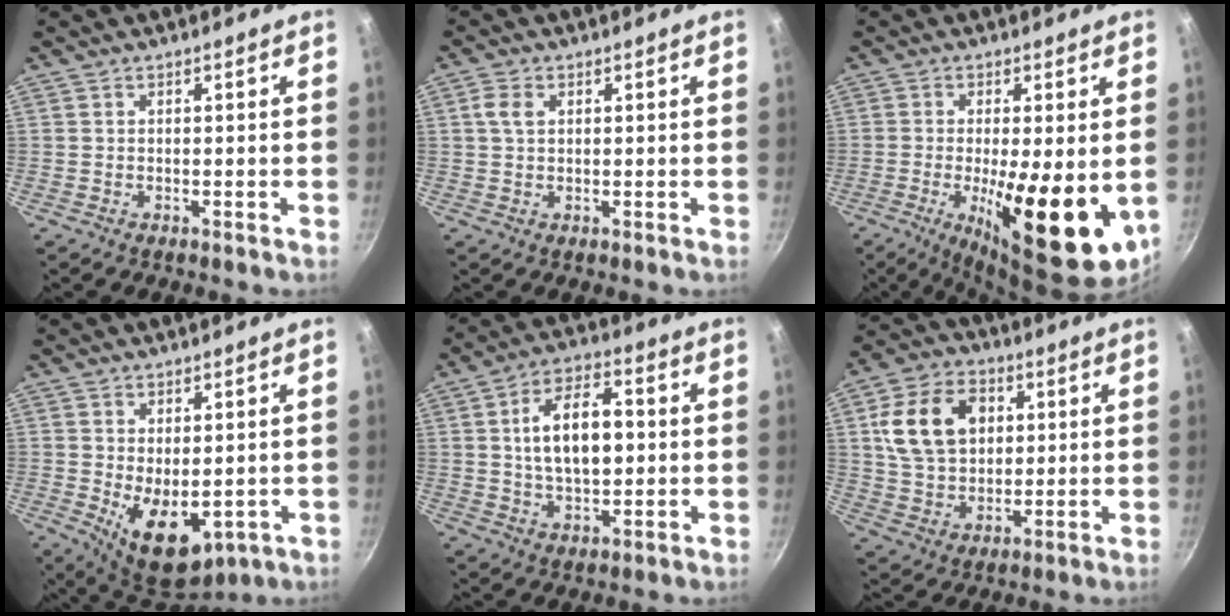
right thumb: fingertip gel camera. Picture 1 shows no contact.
{"total": 3.0, "force": [0.9, 1.9, 2.1], "torque": [-0.044, 0.004, 0.017]}
{"total": 18.8, "force": [-3.9, 5.9, 17.4], "torque": [-0.227, -0.031, -0.037]}
{"total": 11.4, "force": [-2.3, 6.3, 9.2], "torque": [-0.127, -0.011, -0.011]}
{"total": 12.9, "force": [1.3, 7.0, 10.7], "torque": [-0.165, 0.011, 0.019]}
{"total": 15.0, "force": [3.7, 11.0, 9.5], "torque": [-0.145, 0.005, 0.065]}